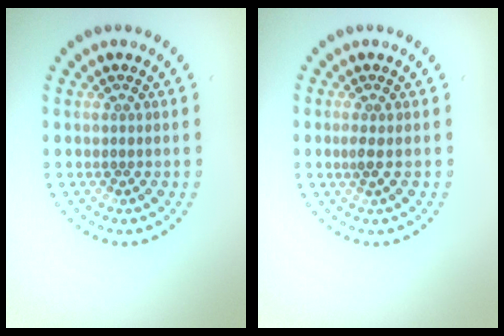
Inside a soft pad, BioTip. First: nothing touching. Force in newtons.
{"total": 1.0, "press": 0.8, "slide": 0.6}